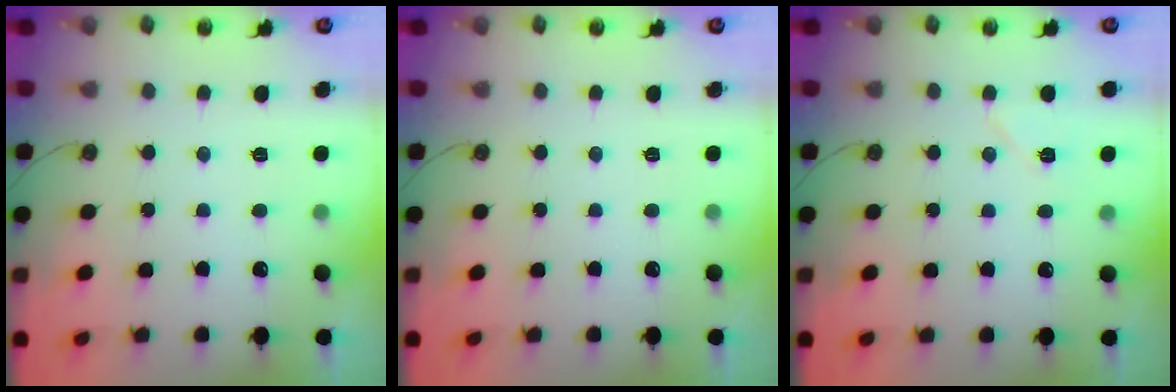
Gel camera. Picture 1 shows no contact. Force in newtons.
{"total": 0.0}
{"total": 5.7, "press": 5.5, "slide": 1.3}